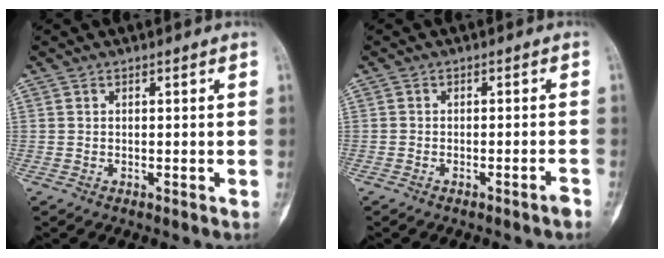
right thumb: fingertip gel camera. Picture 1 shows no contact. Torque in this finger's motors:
{"motor_torque": [1.01, 0.70, 0.09, -0.29, 0.06]}